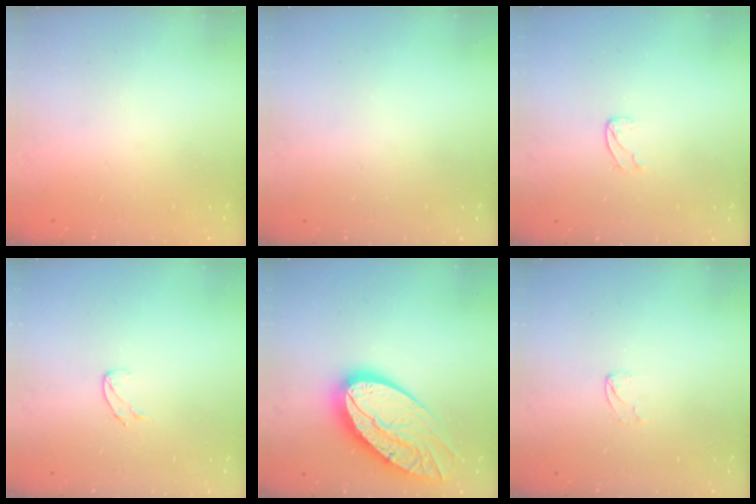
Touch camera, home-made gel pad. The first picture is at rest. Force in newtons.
{"total": 0.0}
{"total": 4.2, "press": 4.2, "slide": 0.4}
{"total": 5.3, "press": 5.3, "slide": 0.6}
{"total": 22.4, "press": 22.3, "slide": 1.7}
{"total": 2.8, "press": 2.8, "slide": 0.3}